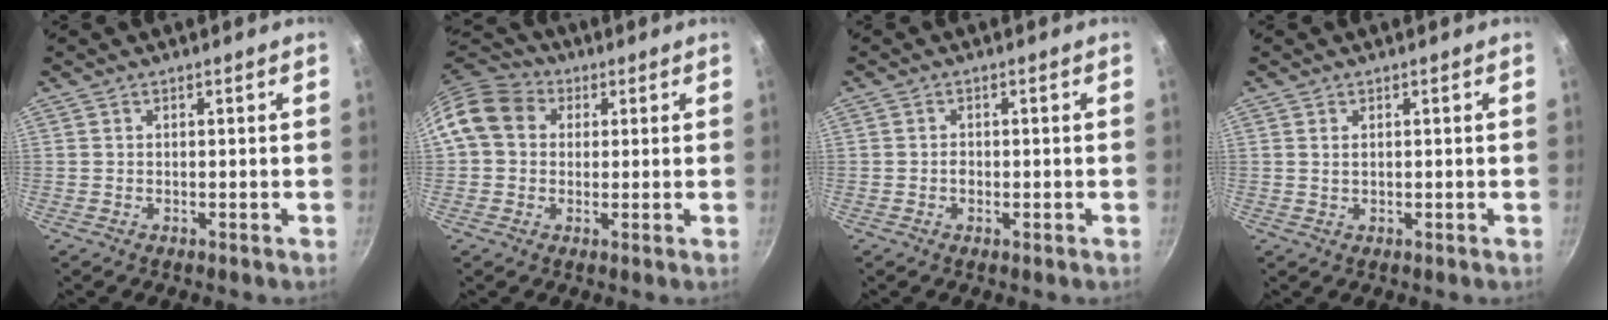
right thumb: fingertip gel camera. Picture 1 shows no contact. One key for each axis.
{"total": 10.5, "fx": 2.3, "fy": 8.8, "fz": 5.4, "tx": -0.074, "ty": 0.022, "tz": 0.022}
{"total": 1.4, "fx": -0.3, "fy": 0.9, "fz": 0.9, "tx": -0.017, "ty": 0.002, "tz": -0.008}
{"total": 0.9, "fx": 0.3, "fy": 0.4, "fz": 0.7, "tx": -0.012, "ty": 0.000, "tz": 0.006}